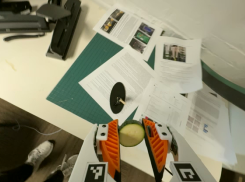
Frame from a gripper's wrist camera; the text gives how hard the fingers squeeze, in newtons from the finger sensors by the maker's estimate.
{"total": 9.5, "left": 10.2, "right": 8.8}